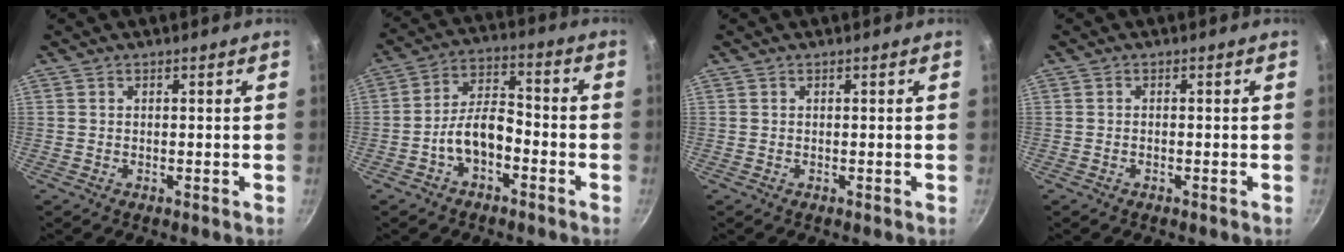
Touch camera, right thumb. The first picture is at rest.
{"total": 8.6, "force": [-3.7, 4.7, 6.1], "torque": [-0.093, 0.051, -0.070]}
{"total": 0.0}
{"total": 0.6, "force": [-0.3, 0.3, 0.4], "torque": [-0.009, 0.005, -0.008]}